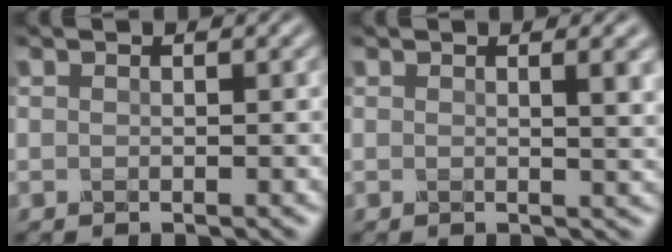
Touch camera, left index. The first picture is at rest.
{"total": 2.5, "force": [0.8, 0.8, 2.3], "torque": [-0.017, 0.003, 0.007]}